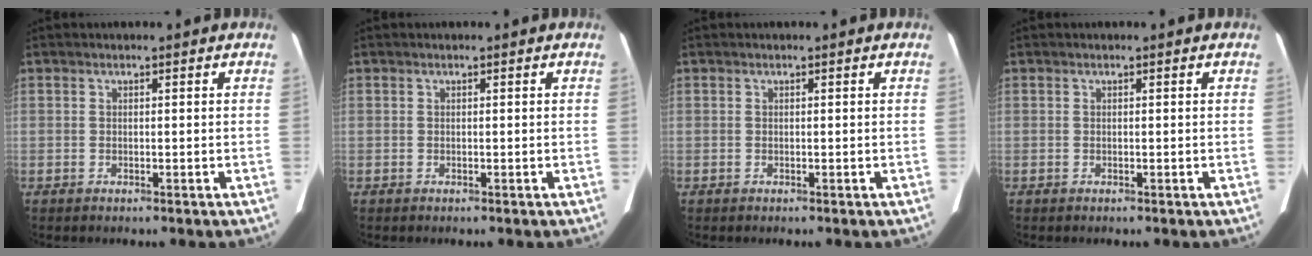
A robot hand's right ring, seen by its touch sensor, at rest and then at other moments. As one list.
[{"total": 0.0}, {"total": 0.0}, {"total": 0.0}]